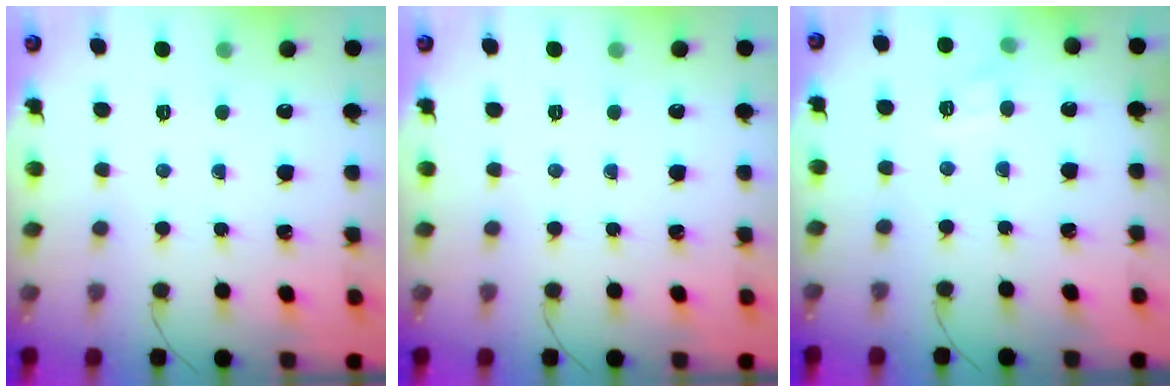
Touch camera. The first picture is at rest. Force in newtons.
{"total": 0.0}
{"total": 6.3, "press": 6.1, "slide": 1.5}